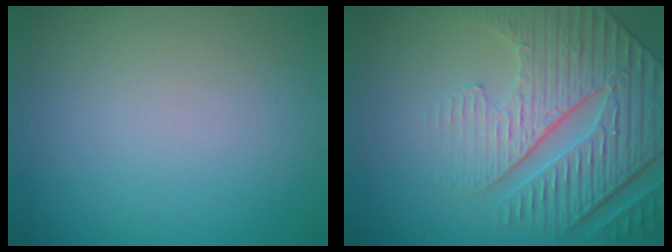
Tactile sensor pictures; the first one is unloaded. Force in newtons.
{"total": 7.3, "press": 5.9, "slide": 4.3}